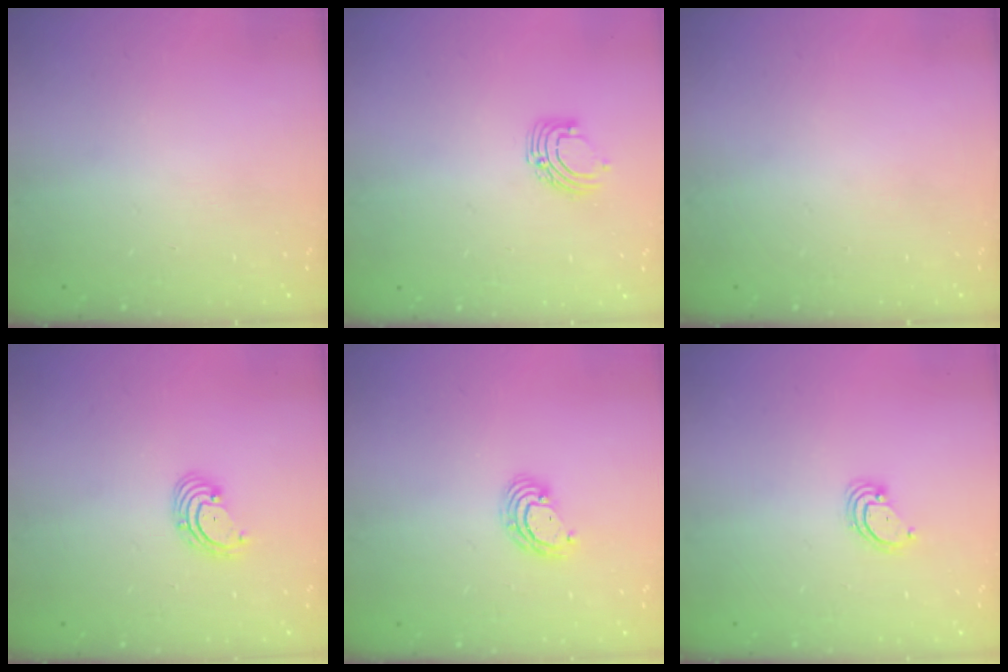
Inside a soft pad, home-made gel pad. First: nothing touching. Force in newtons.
{"total": 5.9, "press": 5.9, "slide": 0.6}
{"total": 0.0}
{"total": 2.9, "press": 2.9, "slide": 0.3}
{"total": 4.9, "press": 4.9, "slide": 0.2}
{"total": 3.1, "press": 3.0, "slide": 0.3}